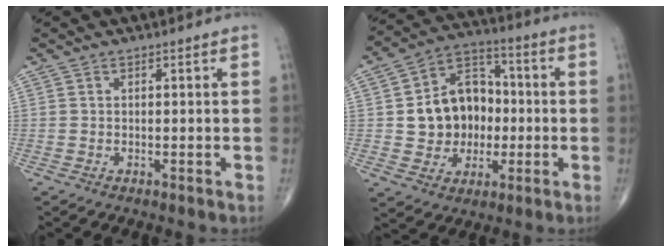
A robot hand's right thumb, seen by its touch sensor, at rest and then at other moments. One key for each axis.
{"total": 14.0, "fx": -0.4, "fy": 11.5, "fz": 8.0, "tx": -0.083, "ty": 0.032, "tz": -0.004}